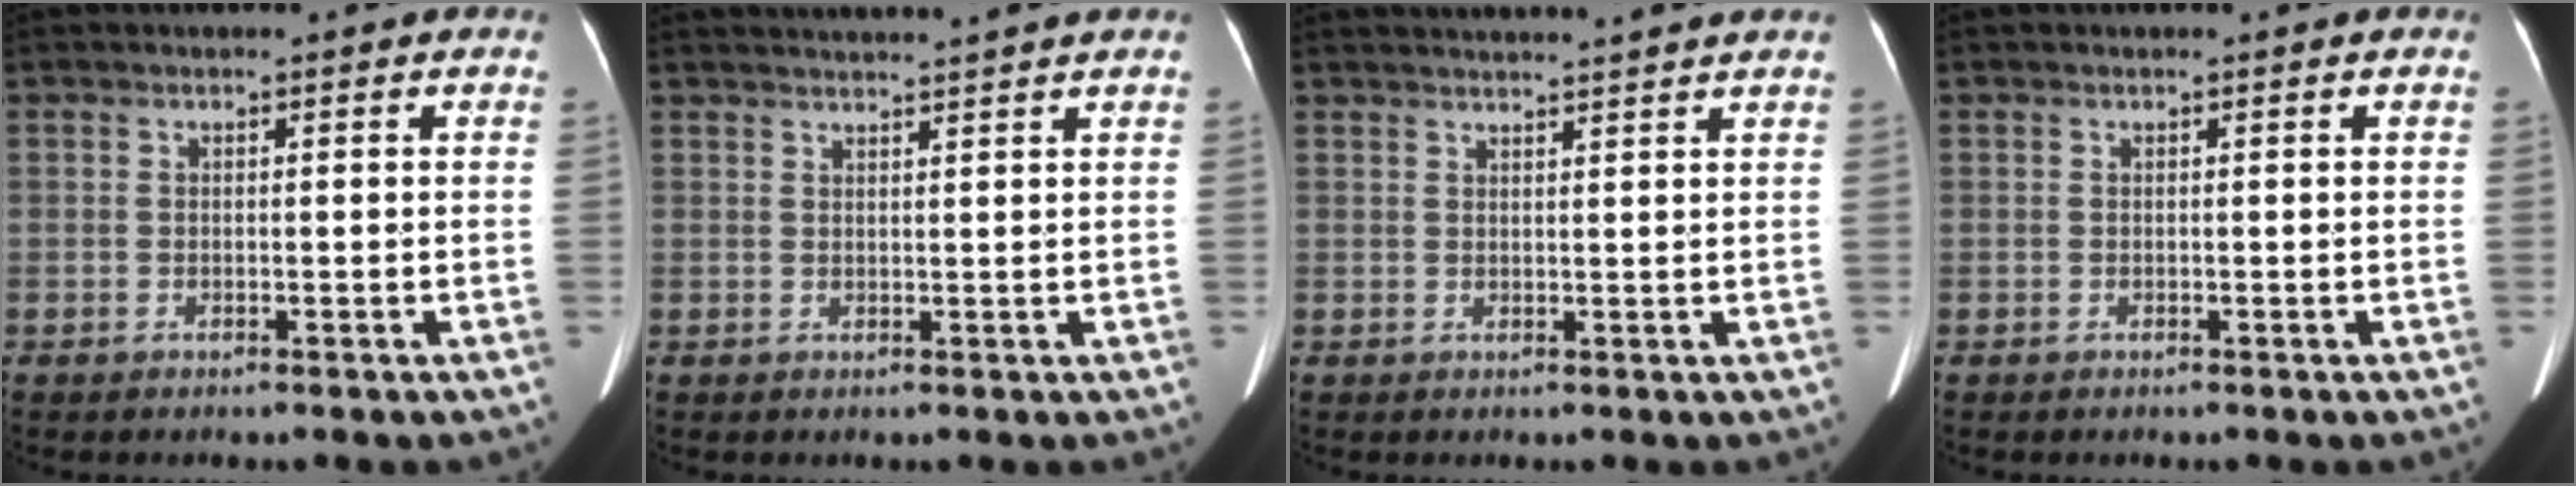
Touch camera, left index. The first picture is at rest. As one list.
[{"total": 6.1, "force": [5.7, -1.5, 1.7], "torque": [-0.024, 0.015, 0.075]}, {"total": 8.7, "force": [8.2, -1.3, 2.6], "torque": [-0.034, 0.016, 0.098]}, {"total": 0.0}]